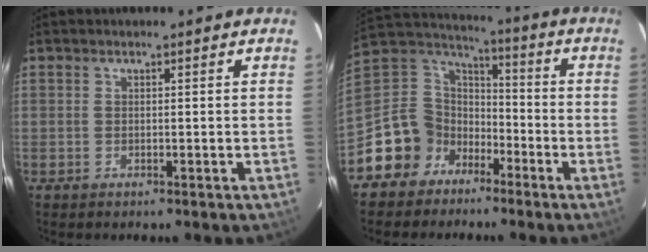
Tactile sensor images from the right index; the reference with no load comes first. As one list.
[{"total": 12.5, "force": [-7.5, 9.9, 1.6], "torque": [-0.058, 0.045, -0.142]}]